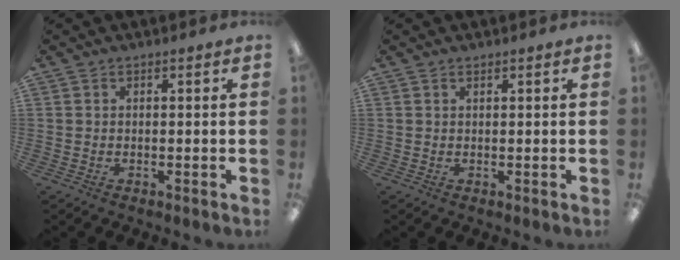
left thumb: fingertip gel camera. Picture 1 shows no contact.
{"total": 0.5, "force": [0.5, 0.1, 0.1], "torque": [-0.004, 0.000, 0.009]}